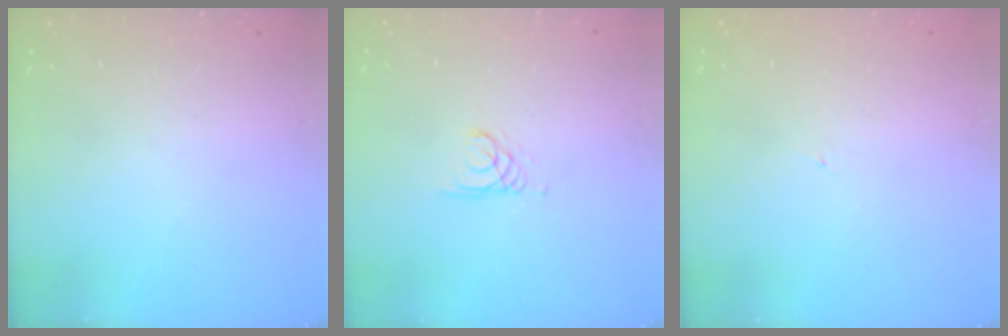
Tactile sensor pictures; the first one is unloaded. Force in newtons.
{"total": 1.5, "press": 1.5, "slide": 0.1}
{"total": 1.9, "press": 1.9, "slide": 0.1}